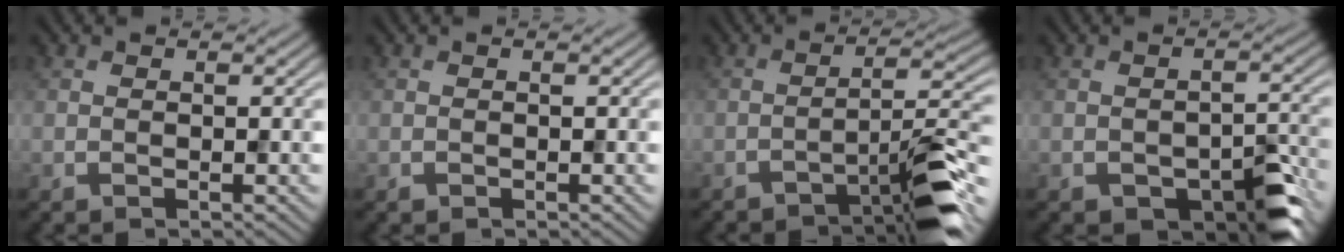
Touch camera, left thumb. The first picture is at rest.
{"total": 0.0}
{"total": 6.9, "force": [-4.9, 0.8, 4.8], "torque": [-0.063, 0.023, -0.083]}
{"total": 6.0, "force": [-3.1, 2.9, 4.2], "torque": [-0.052, -0.002, -0.041]}